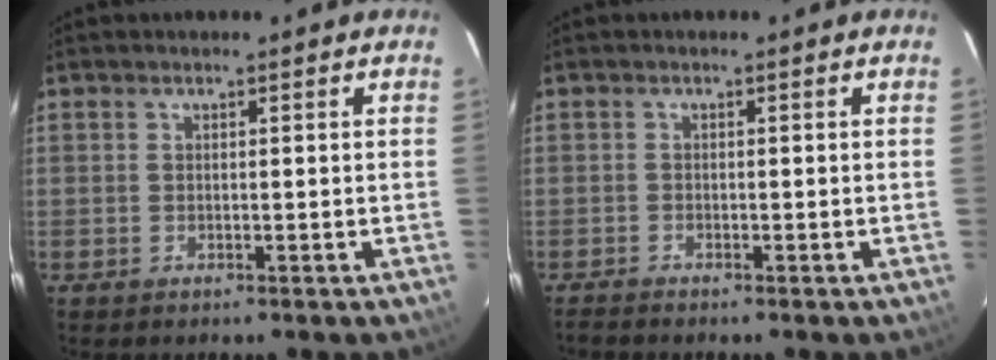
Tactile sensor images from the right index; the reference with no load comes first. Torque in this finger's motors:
{"motor_torque": [0.16, -0.23, 0.10, 0.00]}